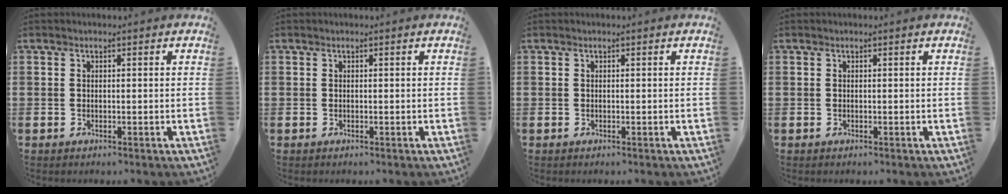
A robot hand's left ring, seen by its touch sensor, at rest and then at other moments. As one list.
[{"total": 0.0}, {"total": 0.0}, {"total": 0.0}]